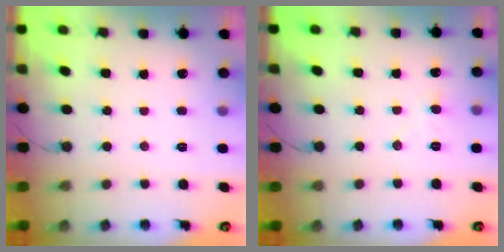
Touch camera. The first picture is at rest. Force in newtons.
{"total": 5.8, "press": 5.7, "slide": 0.5}